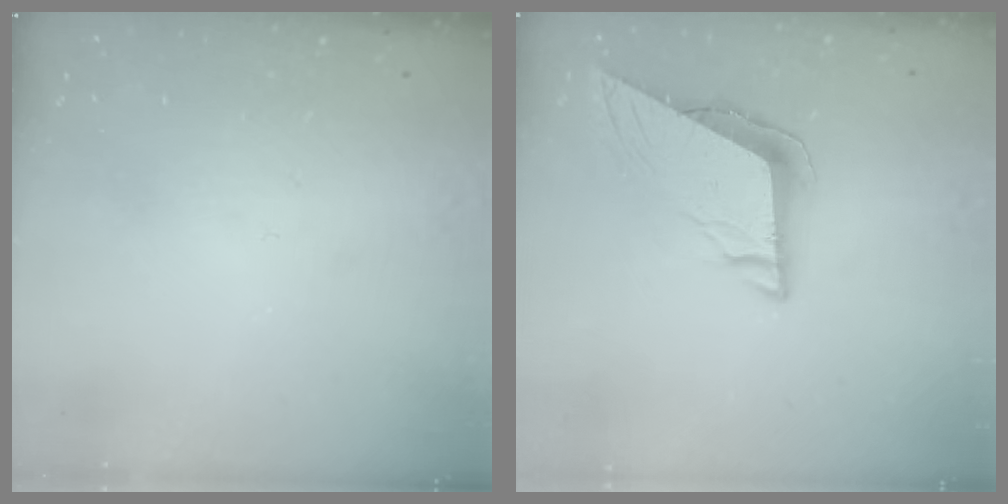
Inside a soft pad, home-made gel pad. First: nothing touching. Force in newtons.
{"total": 8.6, "press": 8.5, "slide": 1.3}